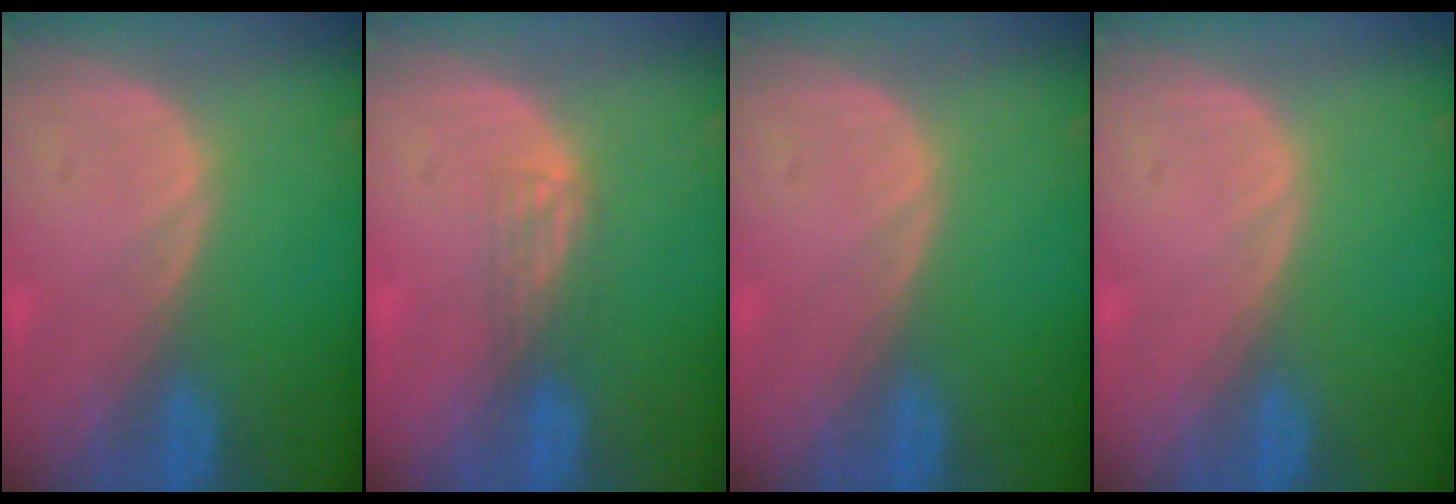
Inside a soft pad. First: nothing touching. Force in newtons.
{"total": 2.2, "press": 1.8, "slide": 1.2}
{"total": 0.0}
{"total": 0.0}